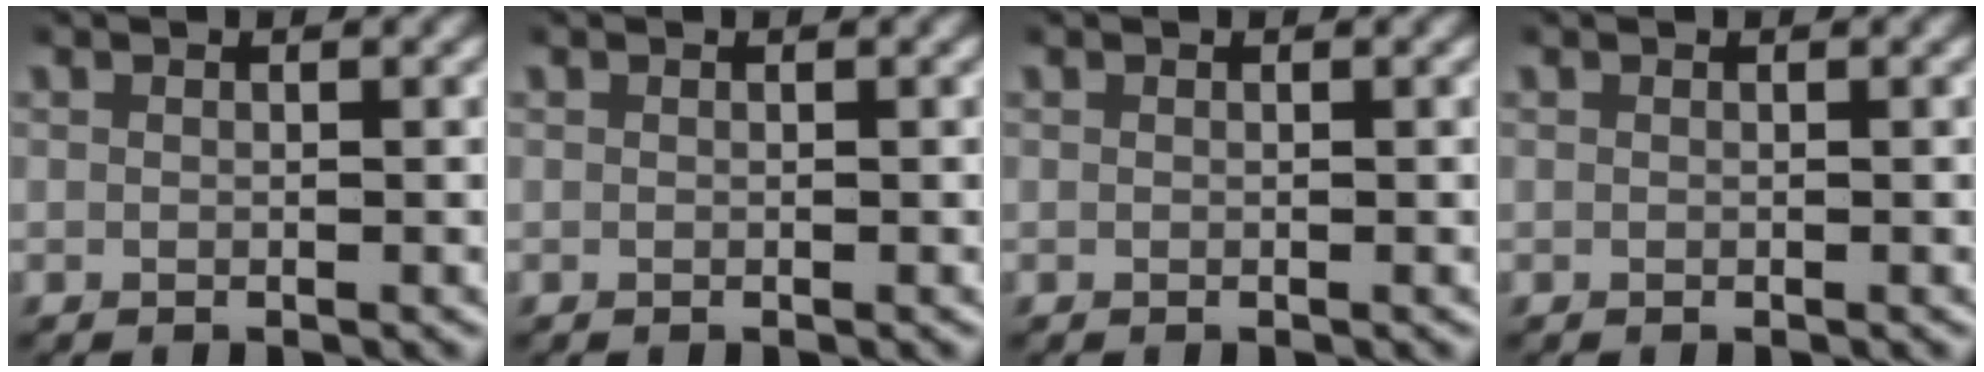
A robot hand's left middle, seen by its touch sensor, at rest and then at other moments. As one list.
[{"total": 0.0}, {"total": 0.0}, {"total": 0.0}]